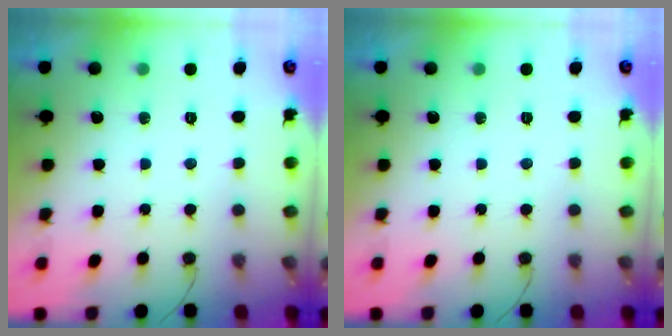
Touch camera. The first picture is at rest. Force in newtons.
{"total": 0.0}